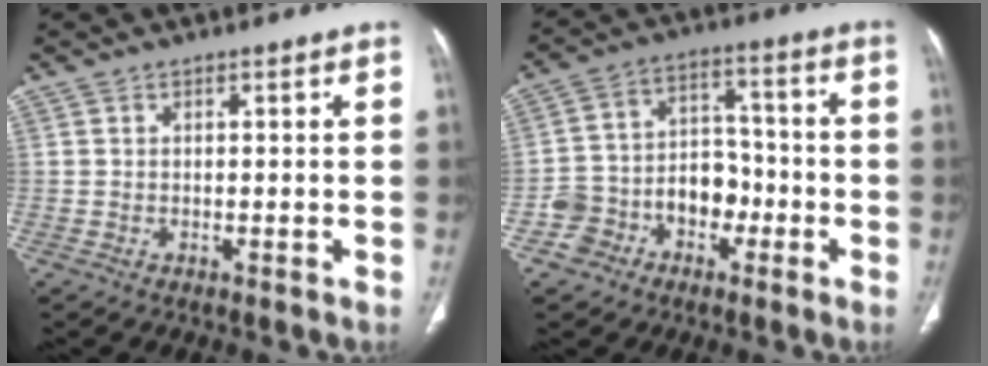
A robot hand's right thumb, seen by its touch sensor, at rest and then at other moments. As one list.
[{"total": 10.9, "force": [-4.7, 8.7, 4.6], "torque": [-0.035, 0.068, -0.079]}]